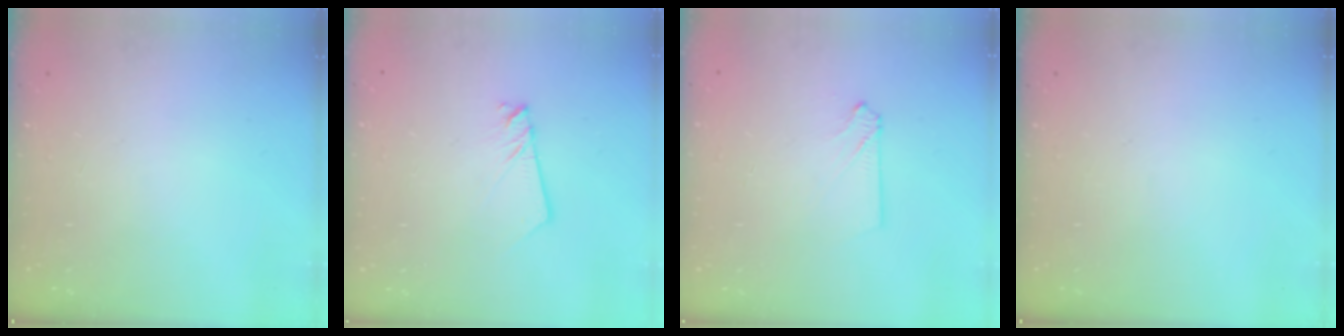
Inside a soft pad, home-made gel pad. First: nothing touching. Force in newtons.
{"total": 2.2, "press": 2.2, "slide": 0.0}
{"total": 3.0, "press": 3.0, "slide": 0.4}
{"total": 0.0}